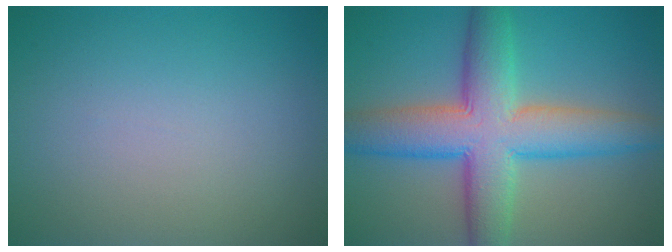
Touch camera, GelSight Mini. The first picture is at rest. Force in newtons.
{"total": 9.6, "press": 9.6, "slide": 0.3}